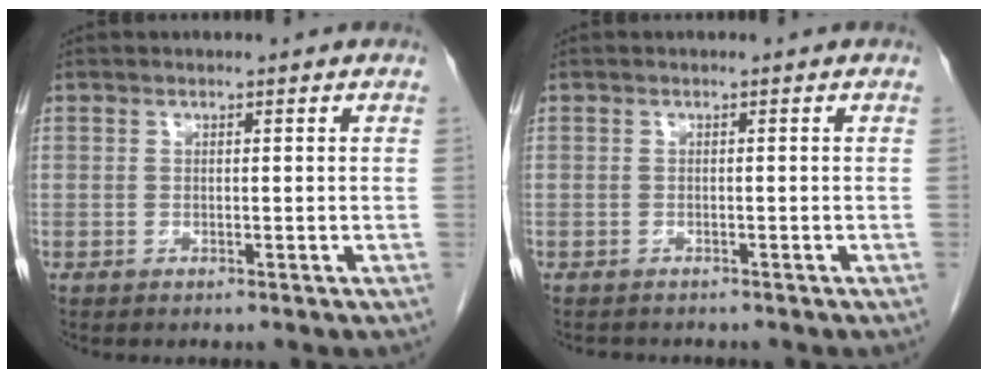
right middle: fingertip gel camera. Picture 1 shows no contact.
{"total": 2.0, "force": [-1.8, 0.8, 0.5], "torque": [-0.012, -0.004, -0.024]}